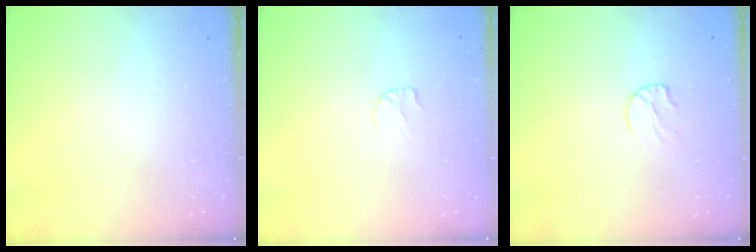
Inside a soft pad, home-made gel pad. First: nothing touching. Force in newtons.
{"total": 3.8, "press": 3.8, "slide": 0.4}
{"total": 6.1, "press": 6.0, "slide": 0.6}